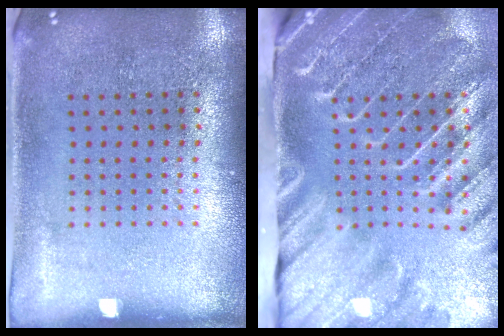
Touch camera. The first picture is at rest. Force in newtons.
{"total": 4.4, "press": 3.4, "slide": 2.8}